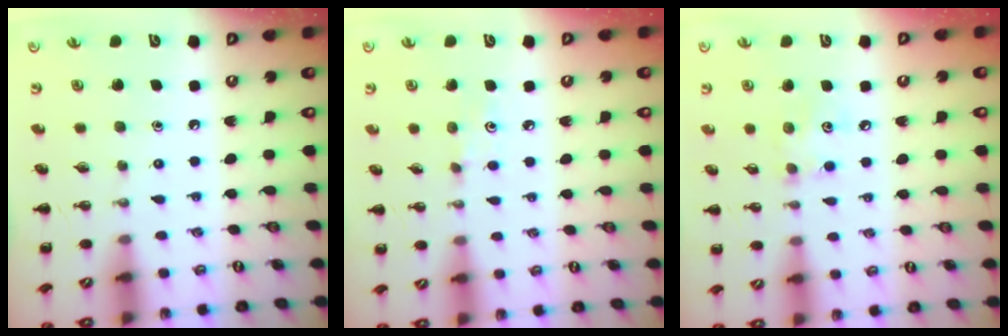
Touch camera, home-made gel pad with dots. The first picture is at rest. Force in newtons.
{"total": 4.2, "press": 3.9, "slide": 1.4}
{"total": 5.2, "press": 5.2, "slide": 0.5}